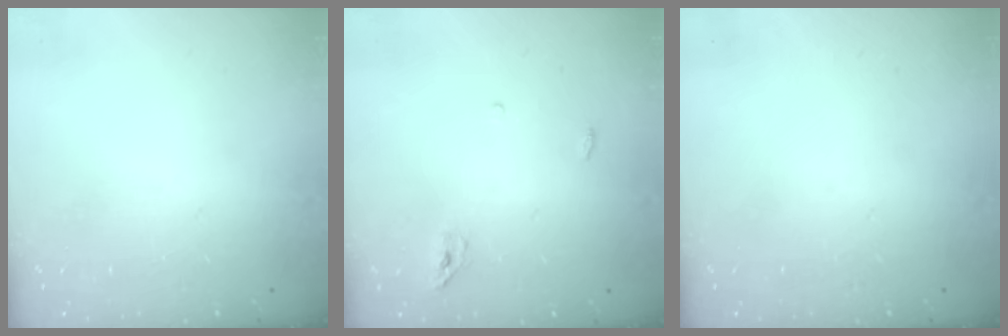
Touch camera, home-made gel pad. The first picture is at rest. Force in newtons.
{"total": 3.7, "press": 3.5, "slide": 1.1}
{"total": 0.0}